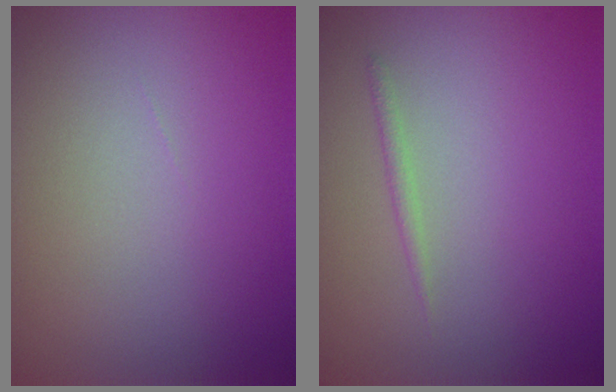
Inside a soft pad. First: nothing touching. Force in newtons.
{"total": 0.7, "press": 0.7, "slide": 0.1}